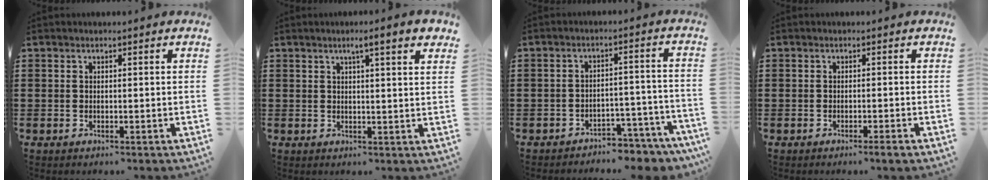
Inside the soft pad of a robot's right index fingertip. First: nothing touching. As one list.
[{"total": 3.1, "force": [1.9, -0.1, 2.5], "torque": [-0.044, -0.003, 0.030]}, {"total": 4.5, "force": [-4.4, 0.5, 0.7], "torque": [-0.015, 0.011, -0.091]}, {"total": 1.0, "force": [-0.7, -0.1, 0.7], "torque": [-0.012, -0.002, -0.014]}]